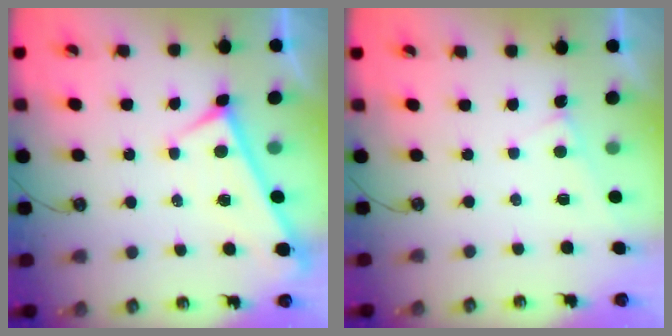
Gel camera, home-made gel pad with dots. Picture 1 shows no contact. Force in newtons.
{"total": 2.2, "press": 2.2, "slide": 0.2}